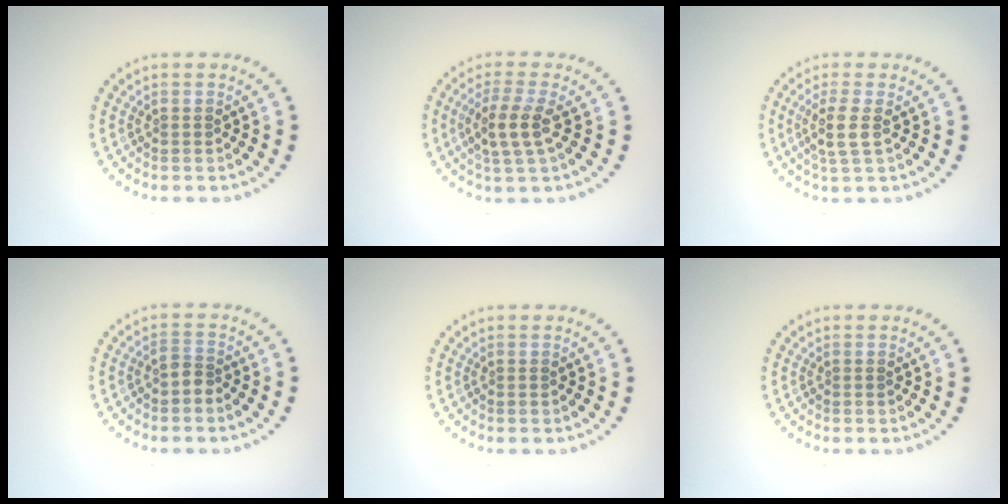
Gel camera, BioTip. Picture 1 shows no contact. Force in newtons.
{"total": 2.9, "press": 2.5, "slide": 1.4}
{"total": 2.4, "press": 2.0, "slide": 1.3}
{"total": 1.5, "press": 1.2, "slide": 0.9}
{"total": 0.0}
{"total": 0.0}